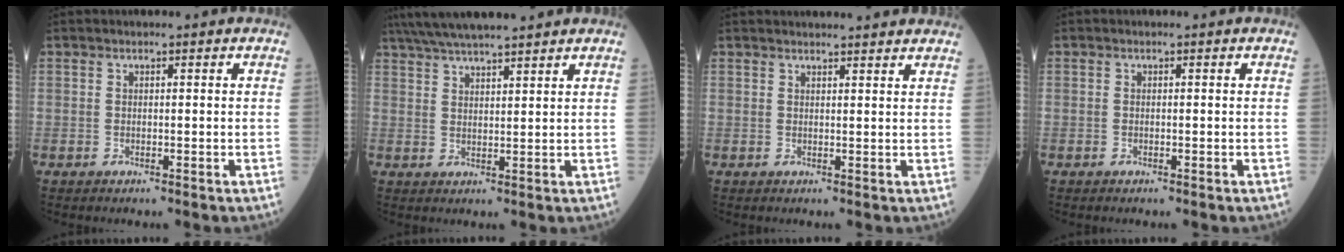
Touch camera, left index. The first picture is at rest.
{"total": 11.4, "force": [10.1, 0.6, 5.3], "torque": [-0.097, 0.032, 0.161]}
{"total": 9.9, "force": [9.3, 0.9, 3.2], "torque": [-0.036, 0.028, 0.102]}
{"total": 0.0}